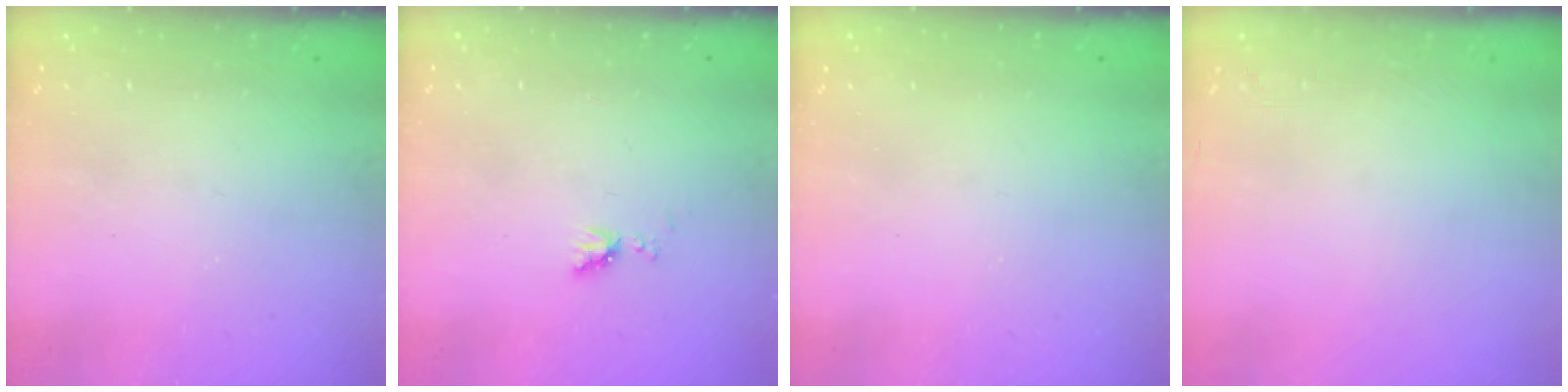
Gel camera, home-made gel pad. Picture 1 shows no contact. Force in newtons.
{"total": 3.7, "press": 3.6, "slide": 0.7}
{"total": 0.0}
{"total": 0.0}